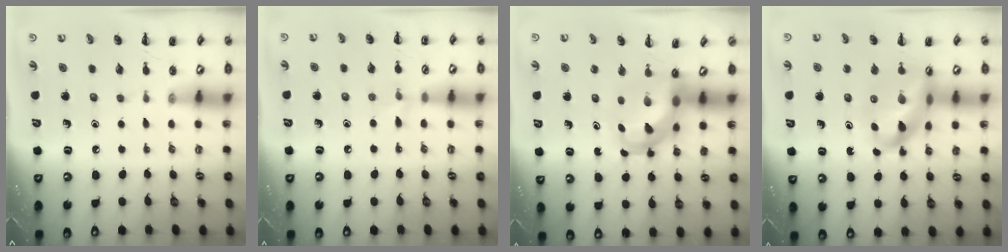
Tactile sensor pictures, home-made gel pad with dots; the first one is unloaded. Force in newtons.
{"total": 5.8, "press": 5.5, "slide": 2.0}
{"total": 4.7, "press": 4.7, "slide": 0.9}
{"total": 13.6, "press": 13.1, "slide": 3.7}